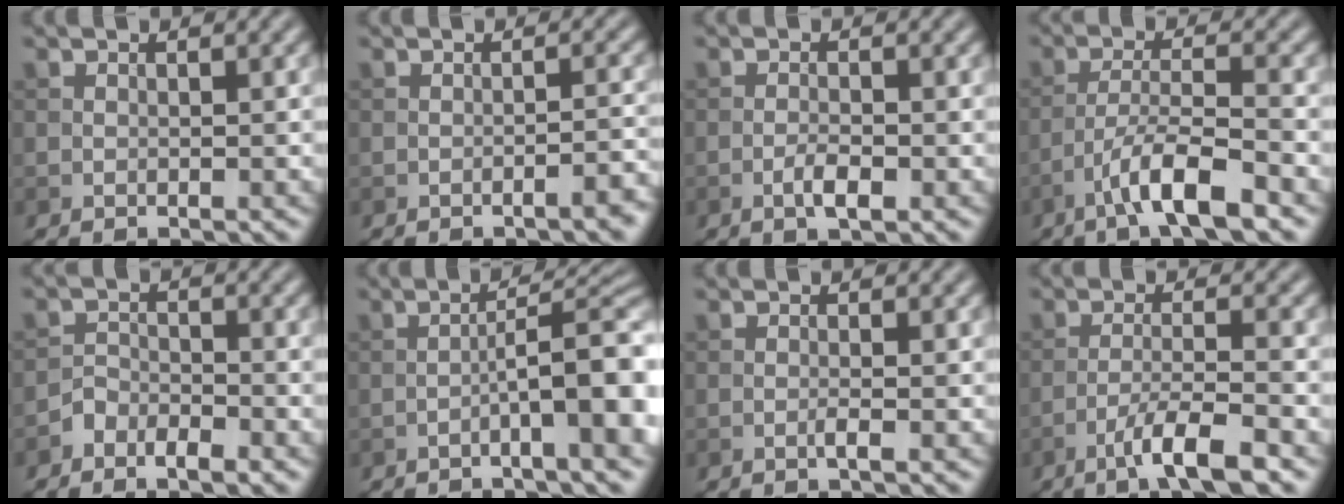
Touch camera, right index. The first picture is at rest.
{"total": 2.4, "force": [-1.5, 0.5, 1.8], "torque": [-0.020, 0.009, -0.026]}
{"total": 2.1, "force": [-1.0, 0.6, 1.8], "torque": [-0.032, 0.002, -0.020]}
{"total": 6.1, "force": [-3.8, 1.1, 4.6], "torque": [-0.080, 0.006, -0.072]}
{"total": 2.3, "force": [-1.7, 1.2, 1.1], "torque": [-0.015, 0.006, -0.035]}
{"total": 8.2, "force": [-2.4, 1.6, 7.7], "torque": [-0.108, 0.017, -0.041]}
{"total": 0.9, "force": [-0.3, 0.1, 0.9], "torque": [-0.016, 0.001, -0.009]}
{"total": 5.2, "force": [-3.2, 0.6, 4.0], "torque": [-0.070, 0.004, -0.061]}